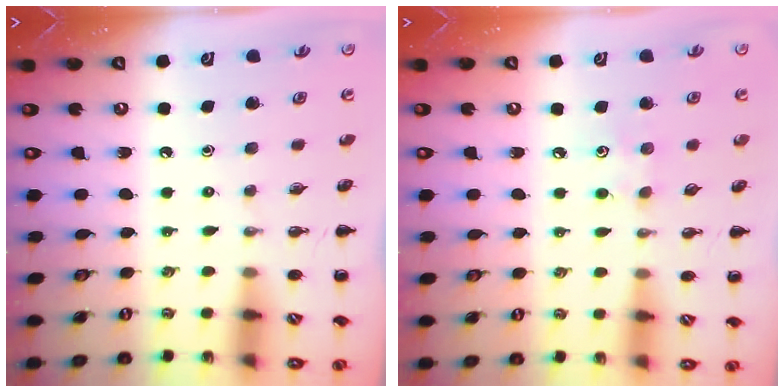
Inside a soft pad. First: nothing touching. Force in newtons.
{"total": 6.2, "press": 6.1, "slide": 1.3}